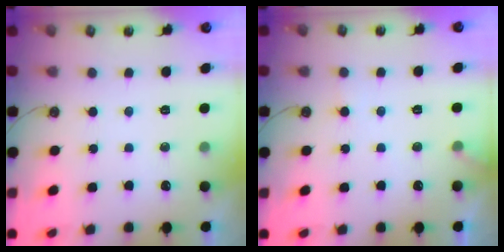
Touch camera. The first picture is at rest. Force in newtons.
{"total": 7.7, "press": 7.7, "slide": 0.4}